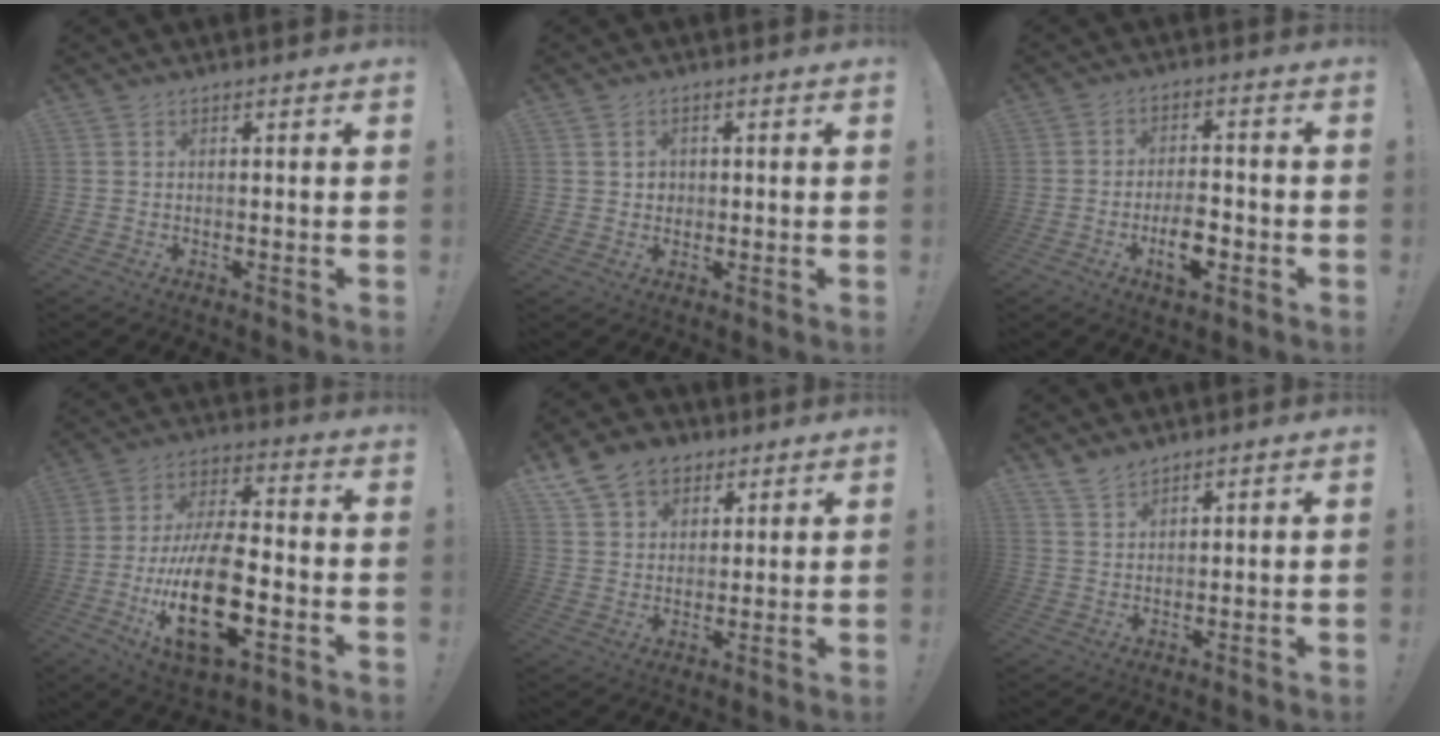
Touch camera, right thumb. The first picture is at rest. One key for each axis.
{"total": 2.7, "fx": 0.8, "fy": 2.5, "fz": 0.6, "tx": -0.008, "ty": -0.002, "tz": 0.013}
{"total": 8.2, "fx": -3.4, "fy": 4.4, "fz": 6.0, "tx": -0.092, "ty": 0.011, "tz": -0.060}
{"total": 21.6, "fx": -6.4, "fy": 9.5, "fz": 18.4, "tx": -0.348, "ty": 0.022, "tz": -0.104}
{"total": 11.5, "fx": 6.7, "fy": 8.4, "fz": 3.8, "tx": -0.059, "ty": -0.038, "tz": 0.133}
{"total": 4.9, "fx": 4.3, "fy": 1.9, "fz": 1.4, "tx": -0.024, "ty": -0.027, "tz": 0.081}